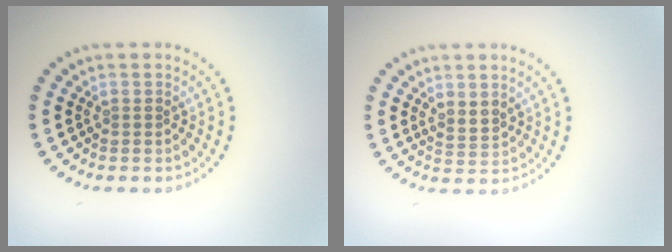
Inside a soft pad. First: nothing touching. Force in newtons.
{"total": 1.8, "press": 1.4, "slide": 1.2}